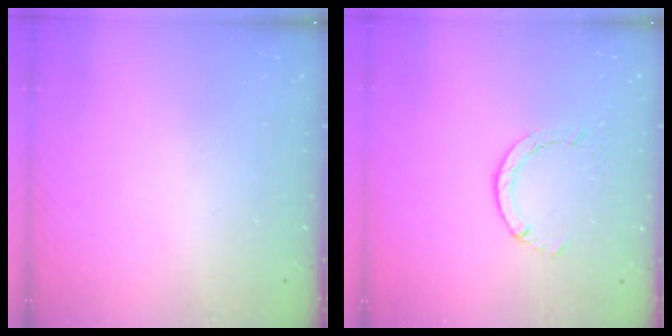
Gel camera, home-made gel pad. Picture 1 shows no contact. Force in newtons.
{"total": 2.9, "press": 2.8, "slide": 0.4}